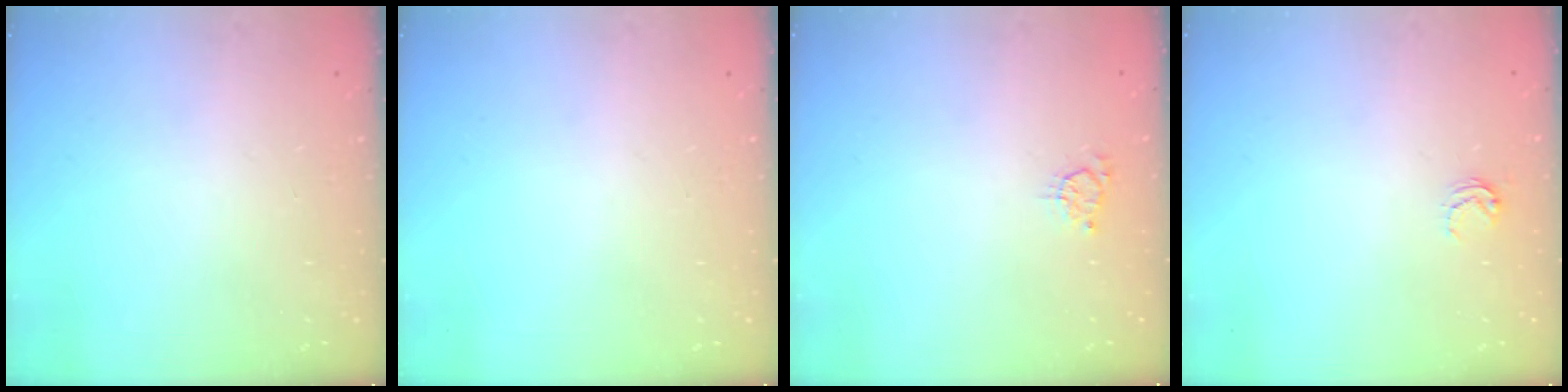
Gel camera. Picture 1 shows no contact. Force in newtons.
{"total": 0.0}
{"total": 3.1, "press": 3.0, "slide": 0.5}
{"total": 3.8, "press": 3.8, "slide": 0.3}